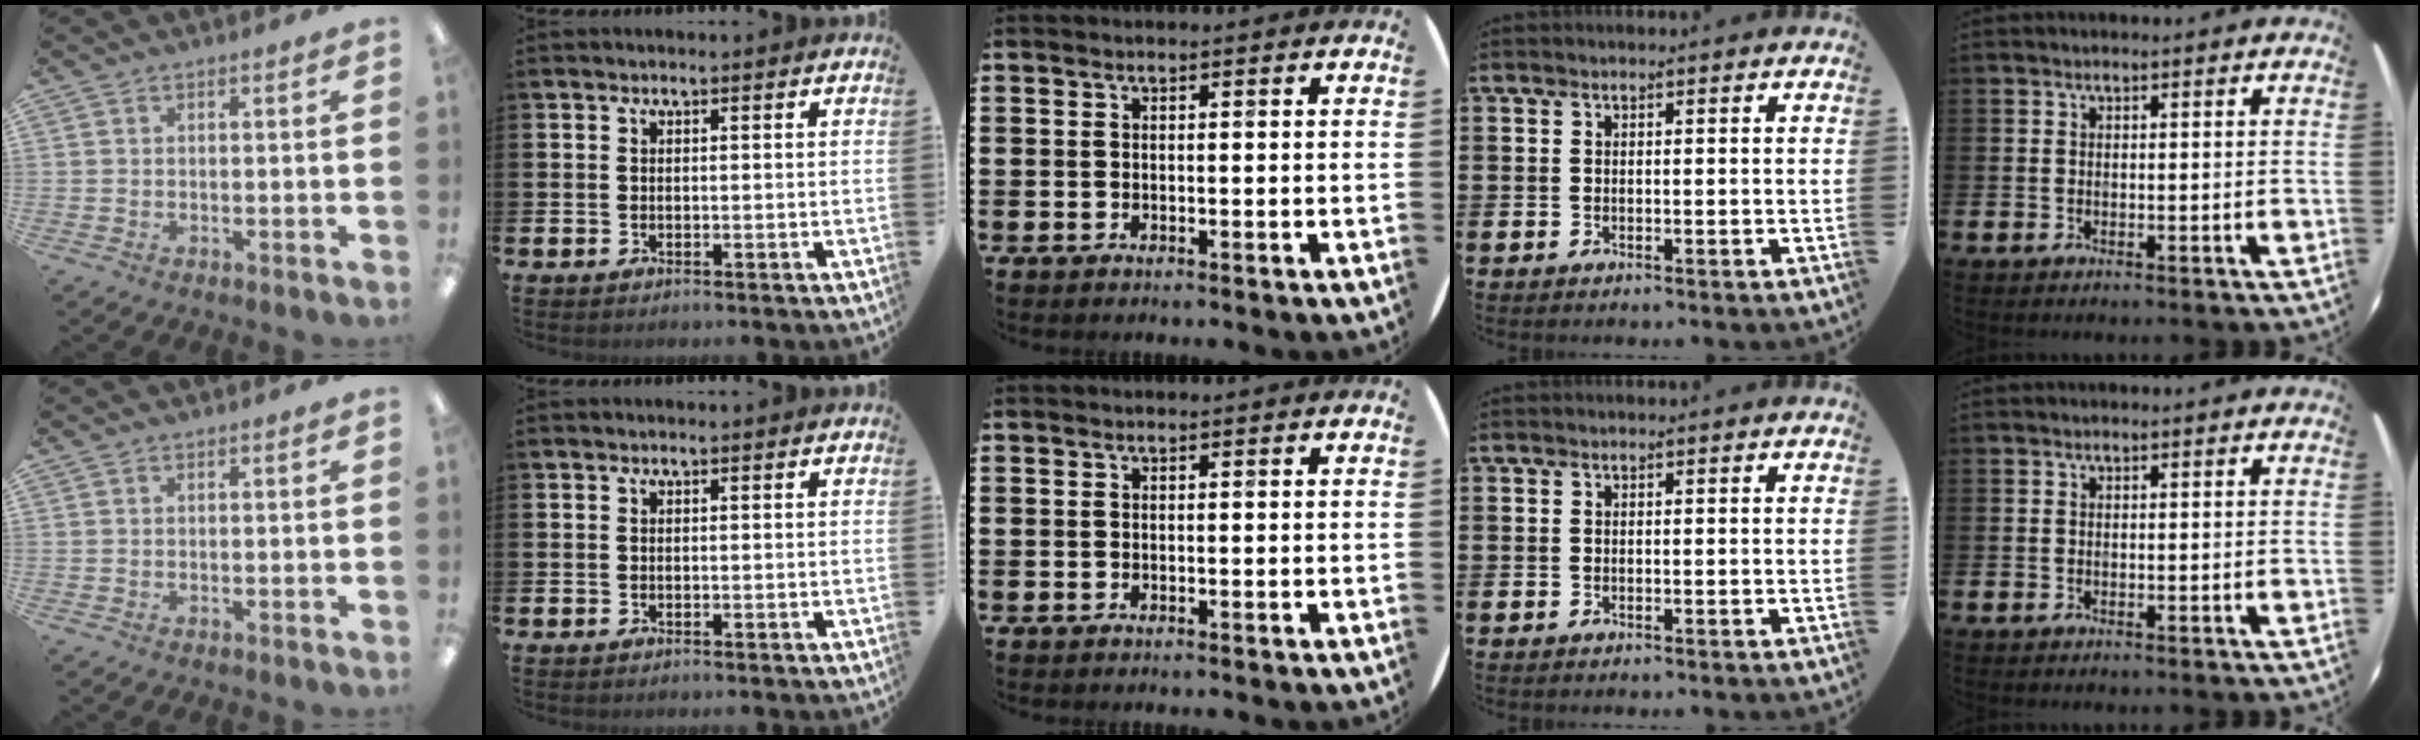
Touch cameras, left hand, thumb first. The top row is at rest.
{}